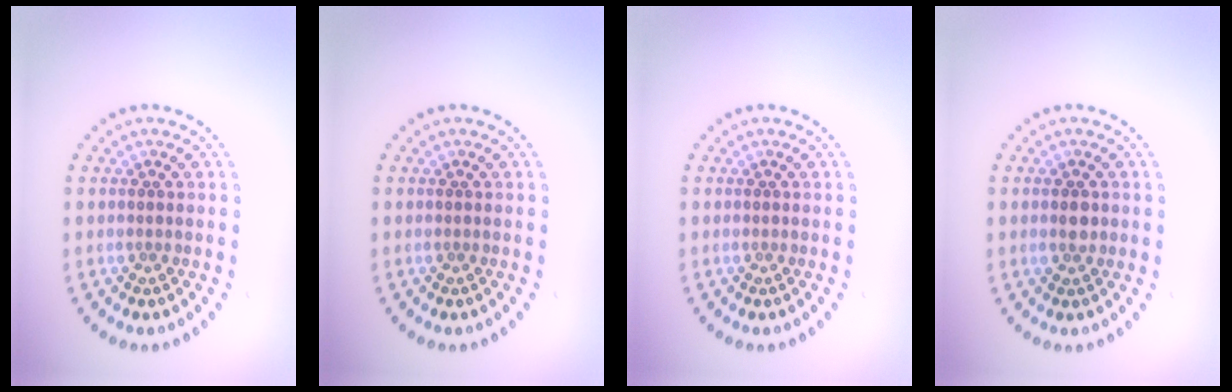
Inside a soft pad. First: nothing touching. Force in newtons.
{"total": 0.0}
{"total": 0.0}
{"total": 1.2, "press": 1.2, "slide": 0.2}